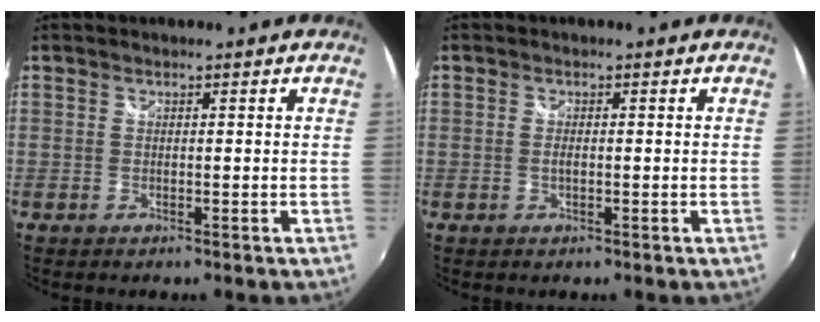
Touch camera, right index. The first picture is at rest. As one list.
[{"total": 0.9, "force": [-0.2, 0.3, 0.8], "torque": [-0.019, 0.000, -0.005]}]